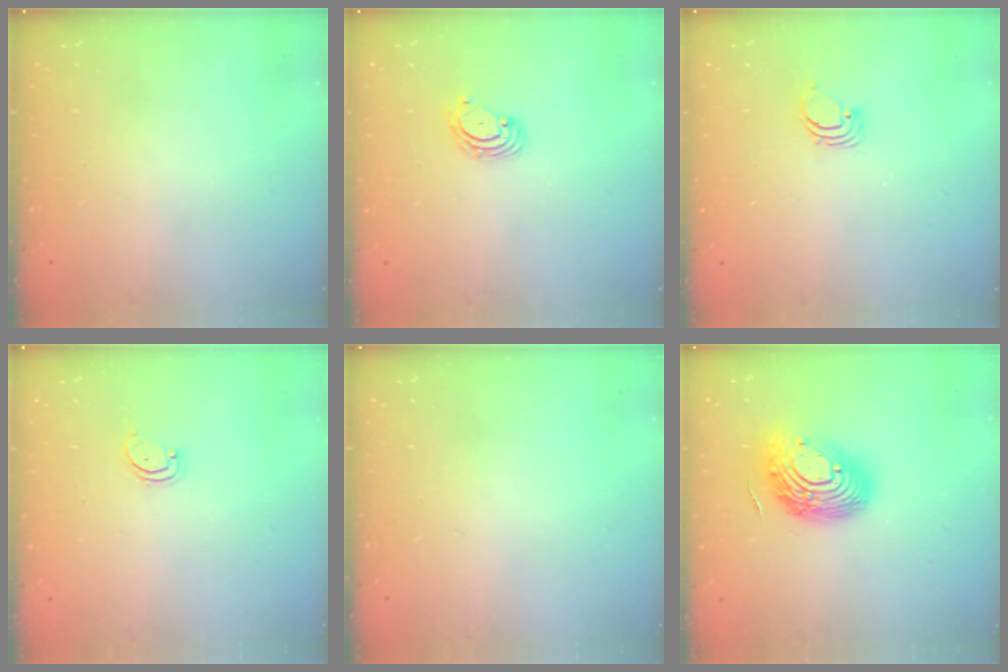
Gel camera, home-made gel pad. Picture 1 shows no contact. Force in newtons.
{"total": 2.8, "press": 2.8, "slide": 0.3}
{"total": 1.7, "press": 1.7, "slide": 0.1}
{"total": 2.3, "press": 2.3, "slide": 0.1}
{"total": 0.0}
{"total": 15.8, "press": 15.8, "slide": 1.1}